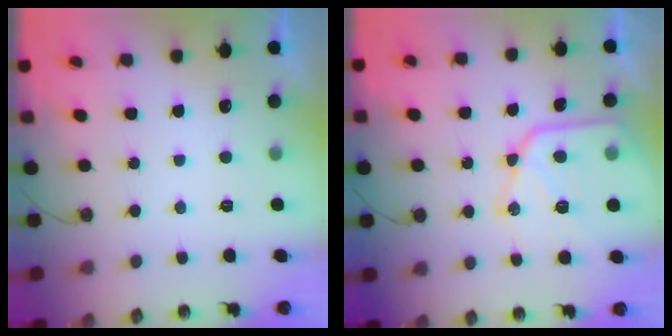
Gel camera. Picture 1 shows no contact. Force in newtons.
{"total": 16.4, "press": 16.3, "slide": 1.9}